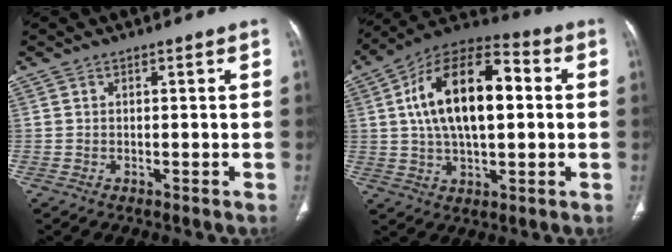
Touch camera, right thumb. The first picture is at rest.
{"total": 19.4, "force": [2.6, 9.8, 16.6], "torque": [-0.273, 0.028, 0.036]}